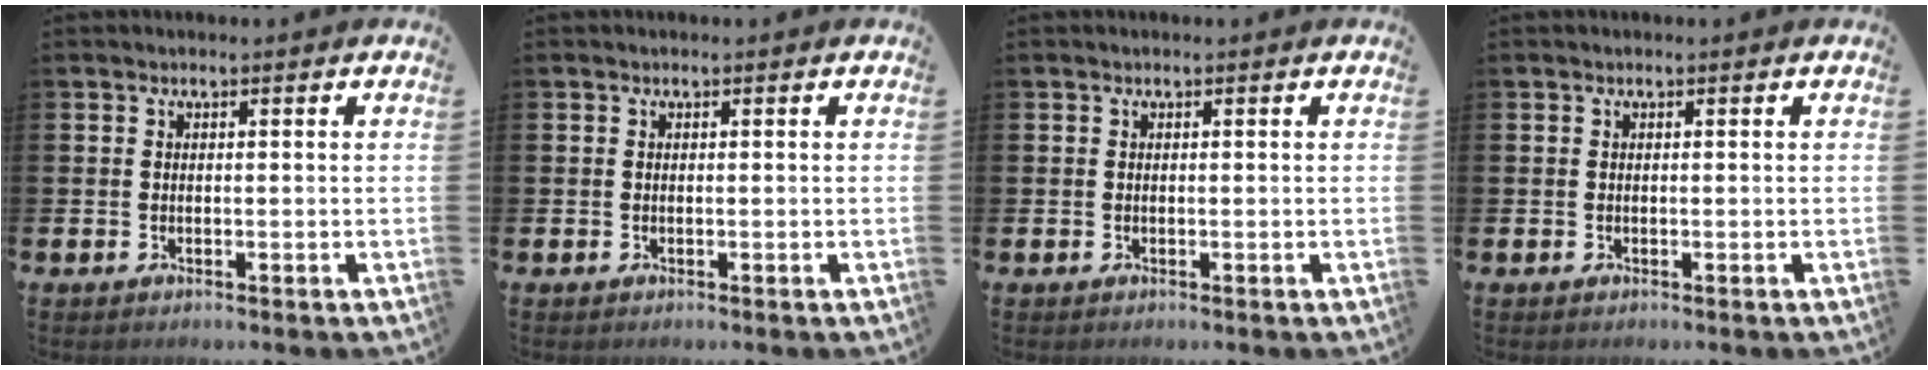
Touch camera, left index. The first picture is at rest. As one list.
[{"total": 0.0}, {"total": 0.0}, {"total": 0.0}]